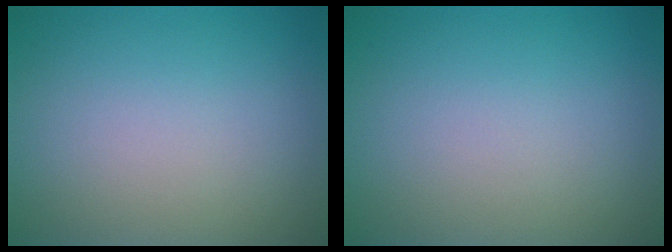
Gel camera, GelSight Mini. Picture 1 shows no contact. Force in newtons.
{"total": 0.0}